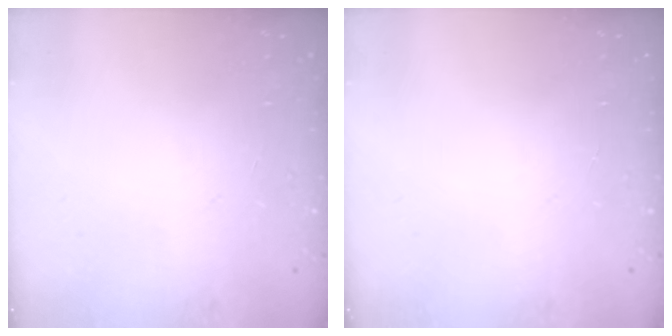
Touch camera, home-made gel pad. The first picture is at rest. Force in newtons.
{"total": 0.0}